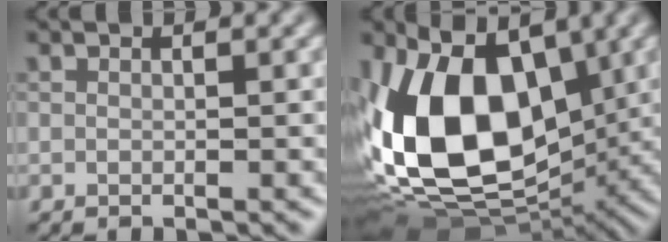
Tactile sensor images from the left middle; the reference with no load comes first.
{"total": 15.9, "force": [1.1, 10.0, 12.3], "torque": [-0.239, -0.007, -0.002]}